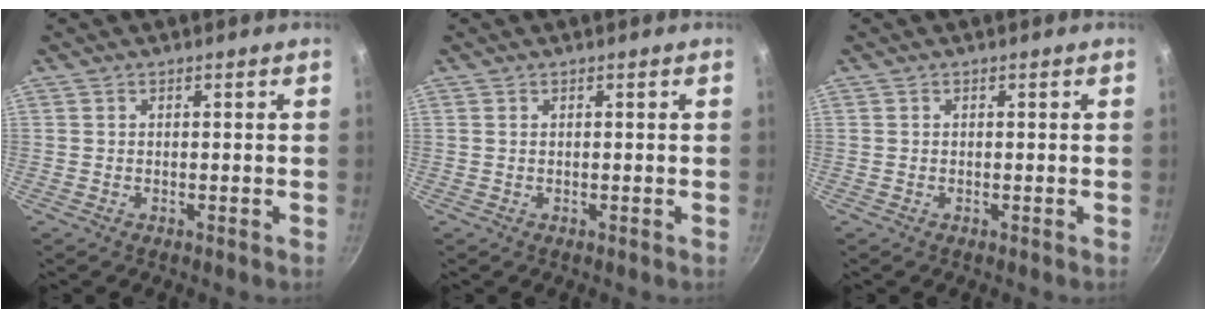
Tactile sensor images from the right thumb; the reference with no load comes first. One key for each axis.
{"total": 0.0}
{"total": 0.0}